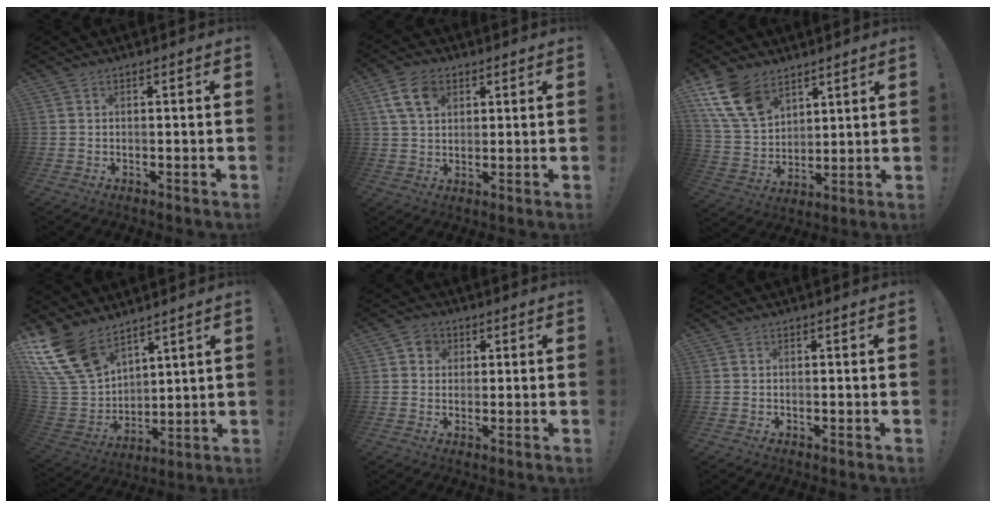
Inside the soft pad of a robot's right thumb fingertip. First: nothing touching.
{"total": 9.3, "force": [4.2, 6.2, 5.5], "torque": [-0.102, 0.000, 0.081]}
{"total": 15.3, "force": [9.1, 9.8, 7.5], "torque": [-0.161, -0.038, 0.181]}
{"total": 18.3, "force": [12.5, 10.2, 8.7], "torque": [-0.199, -0.075, 0.241]}
{"total": 4.1, "force": [1.0, 3.8, 1.1], "torque": [-0.019, 0.004, 0.019]}
{"total": 0.0}